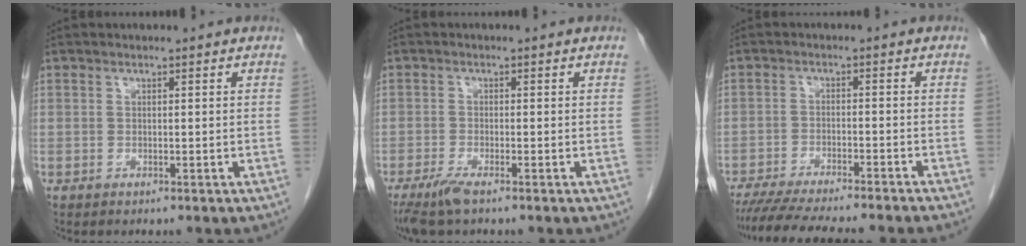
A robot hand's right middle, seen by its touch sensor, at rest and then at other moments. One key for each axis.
{"total": 3.4, "fx": -2.4, "fy": 0.3, "fz": 2.3, "tx": -0.051, "ty": -0.009, "tz": -0.048}
{"total": 14.8, "fx": -13.1, "fy": 0.4, "fz": 6.9, "tx": -0.102, "ty": -0.026, "tz": -0.191}